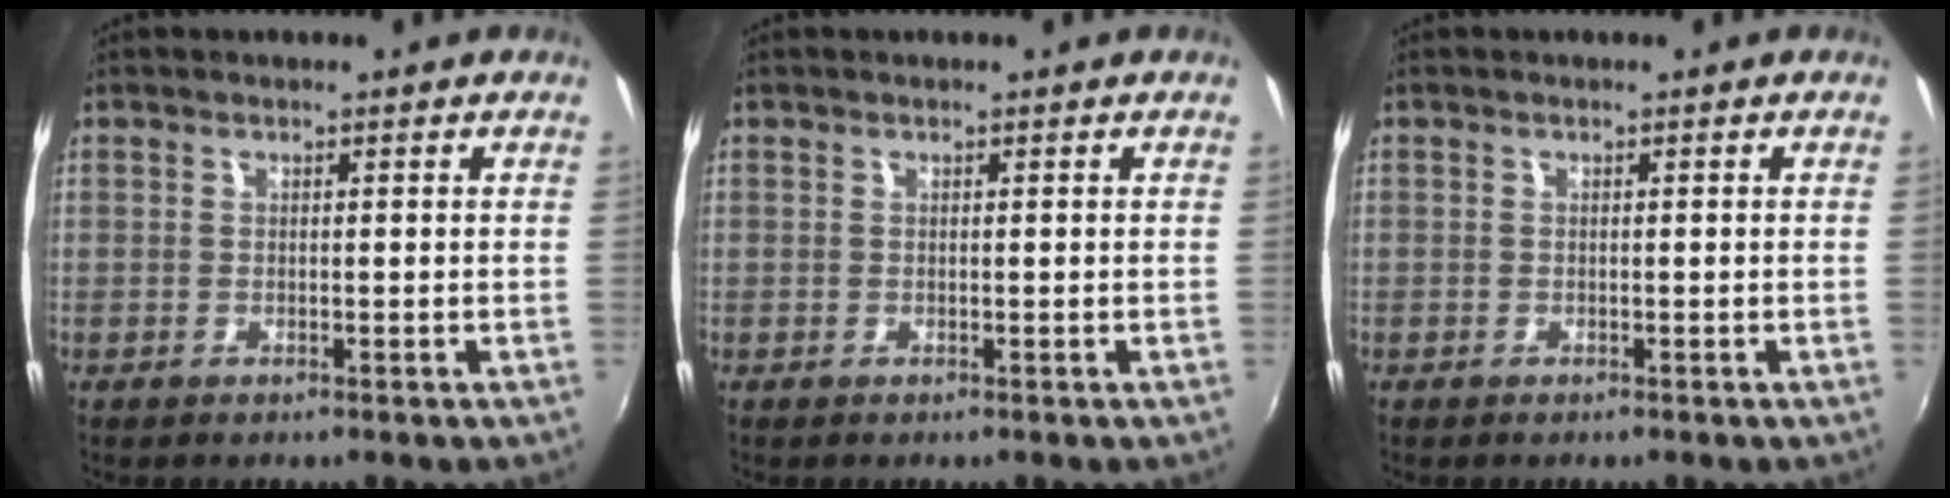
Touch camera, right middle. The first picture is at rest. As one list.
[{"total": 0.0}, {"total": 0.0}]